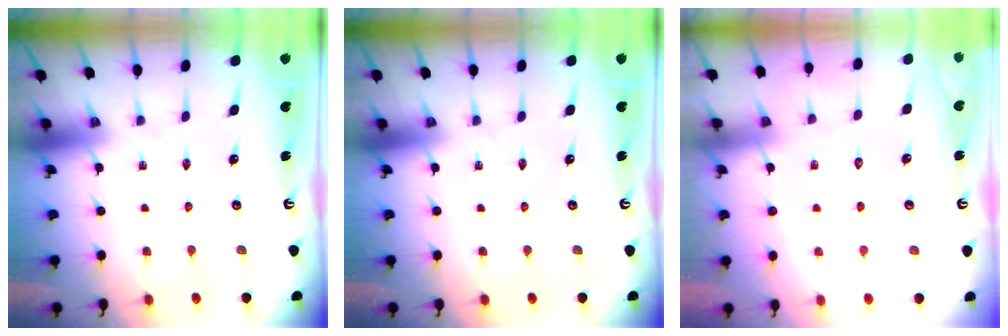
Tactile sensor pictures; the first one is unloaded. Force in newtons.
{"total": 0.0}
{"total": 3.3, "press": 3.2, "slide": 0.5}